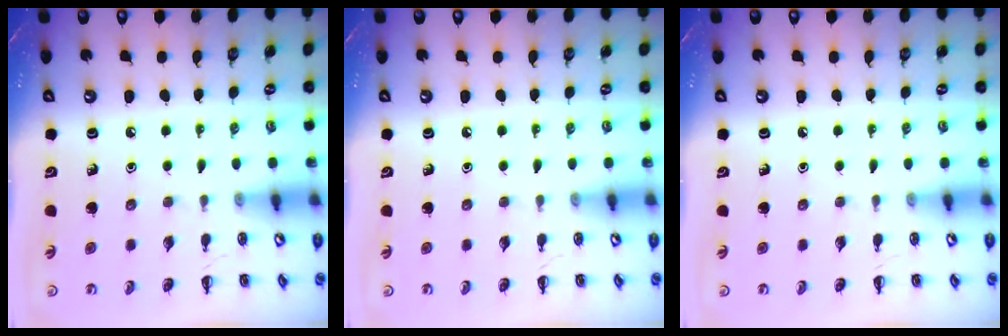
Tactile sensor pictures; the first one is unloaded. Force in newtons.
{"total": 0.0}
{"total": 0.0}